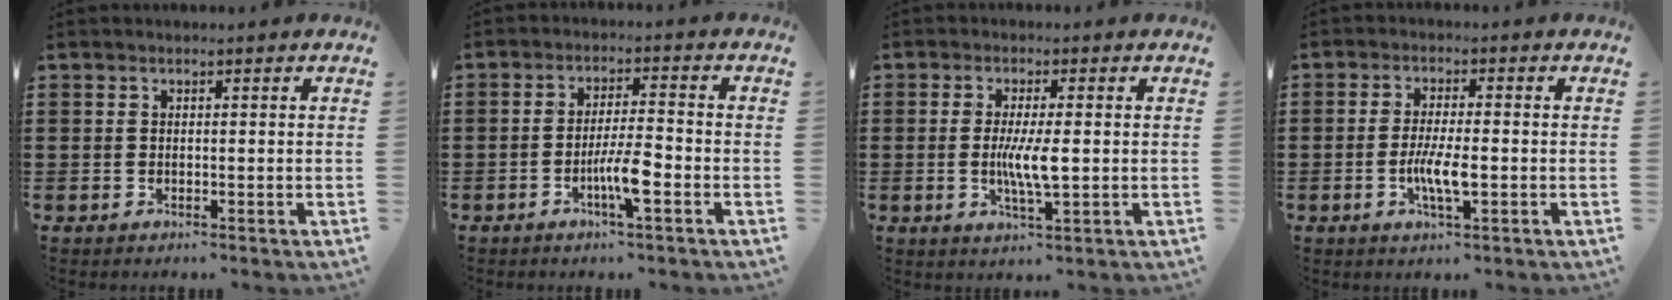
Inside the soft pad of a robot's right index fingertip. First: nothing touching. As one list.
[{"total": 5.8, "force": [-2.3, 0.8, 5.3], "torque": [-0.103, -0.008, -0.044]}, {"total": 5.6, "force": [-0.3, 1.1, 5.5], "torque": [-0.111, -0.008, -0.011]}, {"total": 5.3, "force": [-1.3, 1.1, 5.0], "torque": [-0.098, -0.004, -0.027]}]